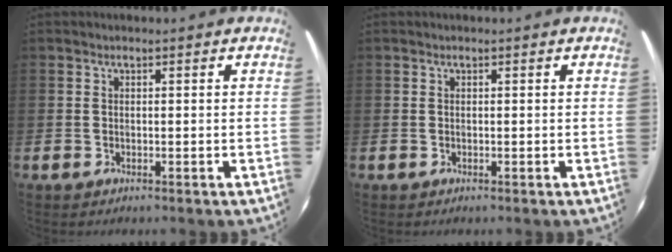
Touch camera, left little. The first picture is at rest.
{"total": 0.0}